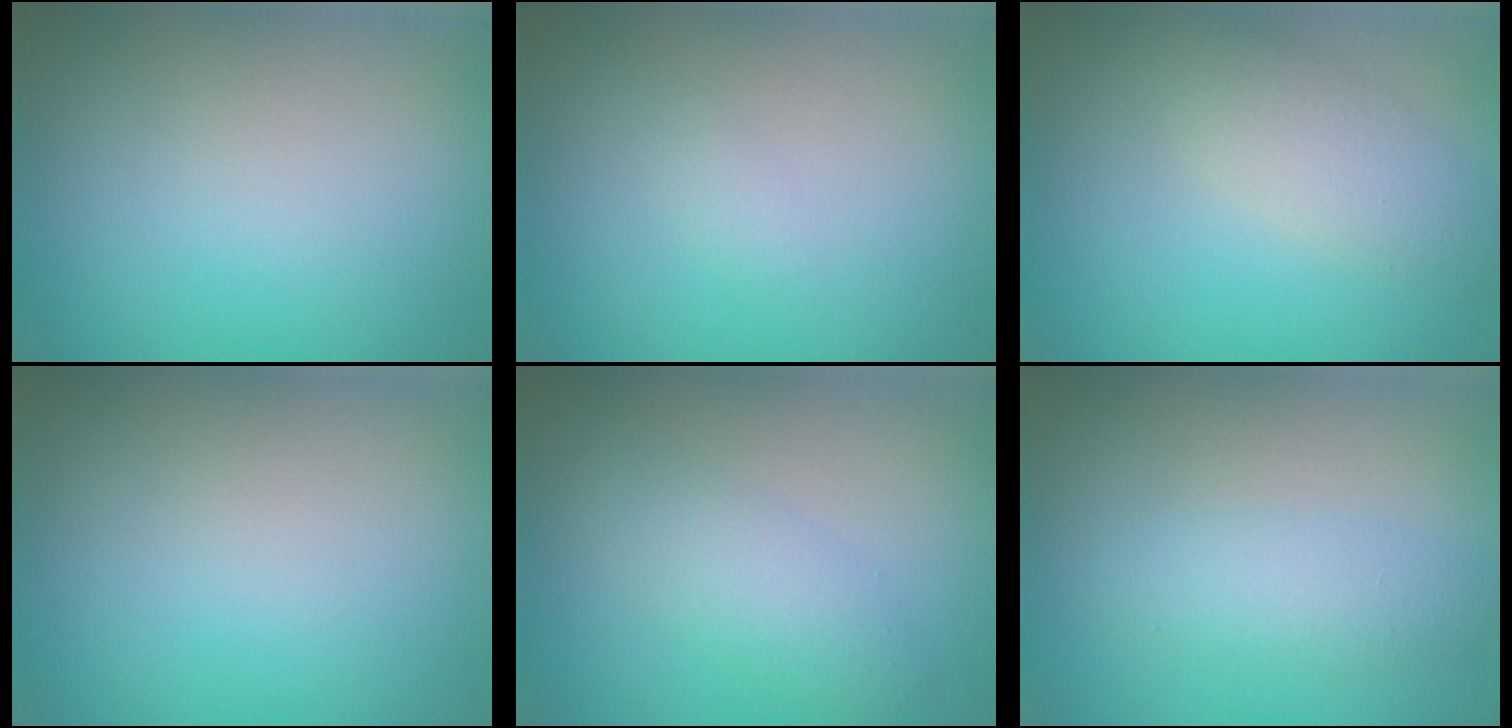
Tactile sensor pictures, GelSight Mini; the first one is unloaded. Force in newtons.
{"total": 0.6, "press": 0.6, "slide": 0.1}
{"total": 2.5, "press": 2.5, "slide": 0.1}
{"total": 0.0}
{"total": 2.3, "press": 2.3, "slide": 0.2}
{"total": 2.3, "press": 2.3, "slide": 0.1}